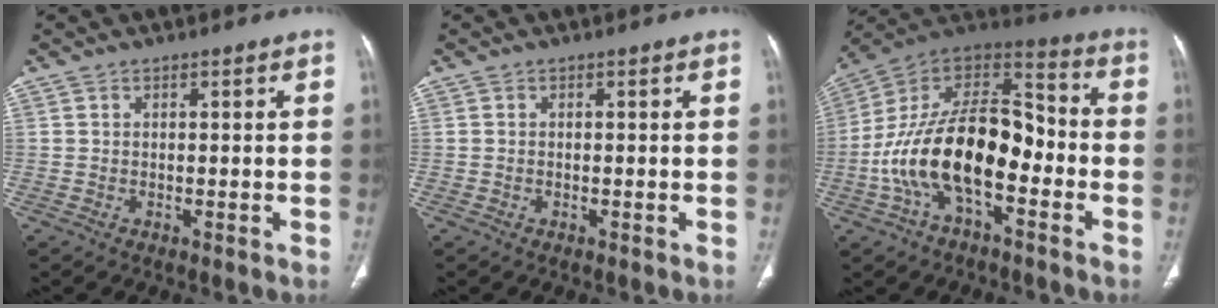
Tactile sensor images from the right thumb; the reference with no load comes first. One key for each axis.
{"total": 0.0}
{"total": 21.4, "fx": -5.4, "fy": 11.0, "fz": 17.6, "tx": -0.297, "ty": 0.066, "tz": -0.098}